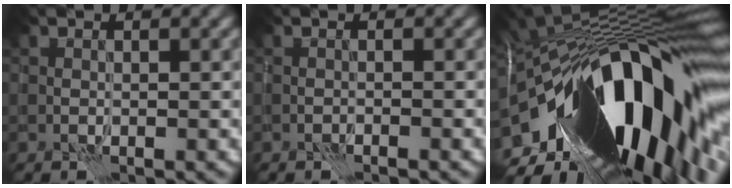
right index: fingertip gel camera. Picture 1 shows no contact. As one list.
[{"total": 0.6, "force": [-0.6, 0.0, 0.2], "torque": [-0.002, 0.003, -0.012]}, {"total": 22.1, "force": [-3.9, 10.3, 19.2], "torque": [-0.332, -0.024, -0.077]}]